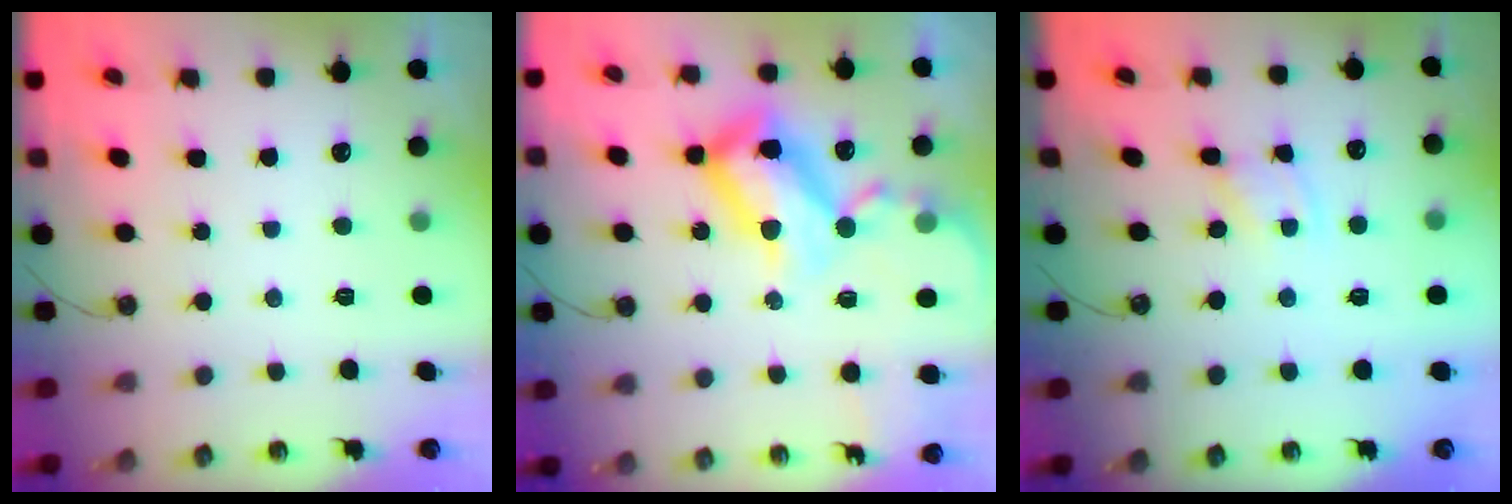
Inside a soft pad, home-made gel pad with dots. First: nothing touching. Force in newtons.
{"total": 26.2, "press": 26.1, "slide": 2.5}
{"total": 1.3, "press": 1.3, "slide": 0.0}